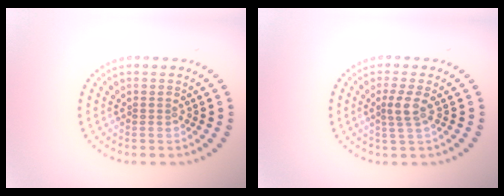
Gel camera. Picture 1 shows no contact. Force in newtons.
{"total": 1.9, "press": 1.5, "slide": 1.1}